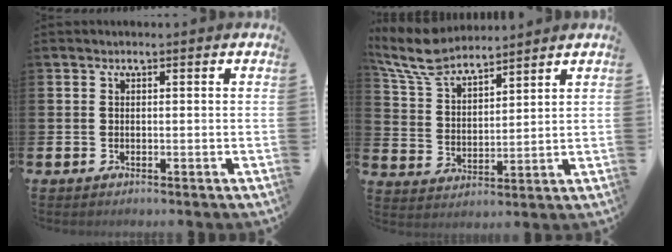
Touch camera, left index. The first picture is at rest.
{"total": 7.6, "force": [7.0, 2.0, 2.4], "torque": [-0.081, -0.026, 0.128]}